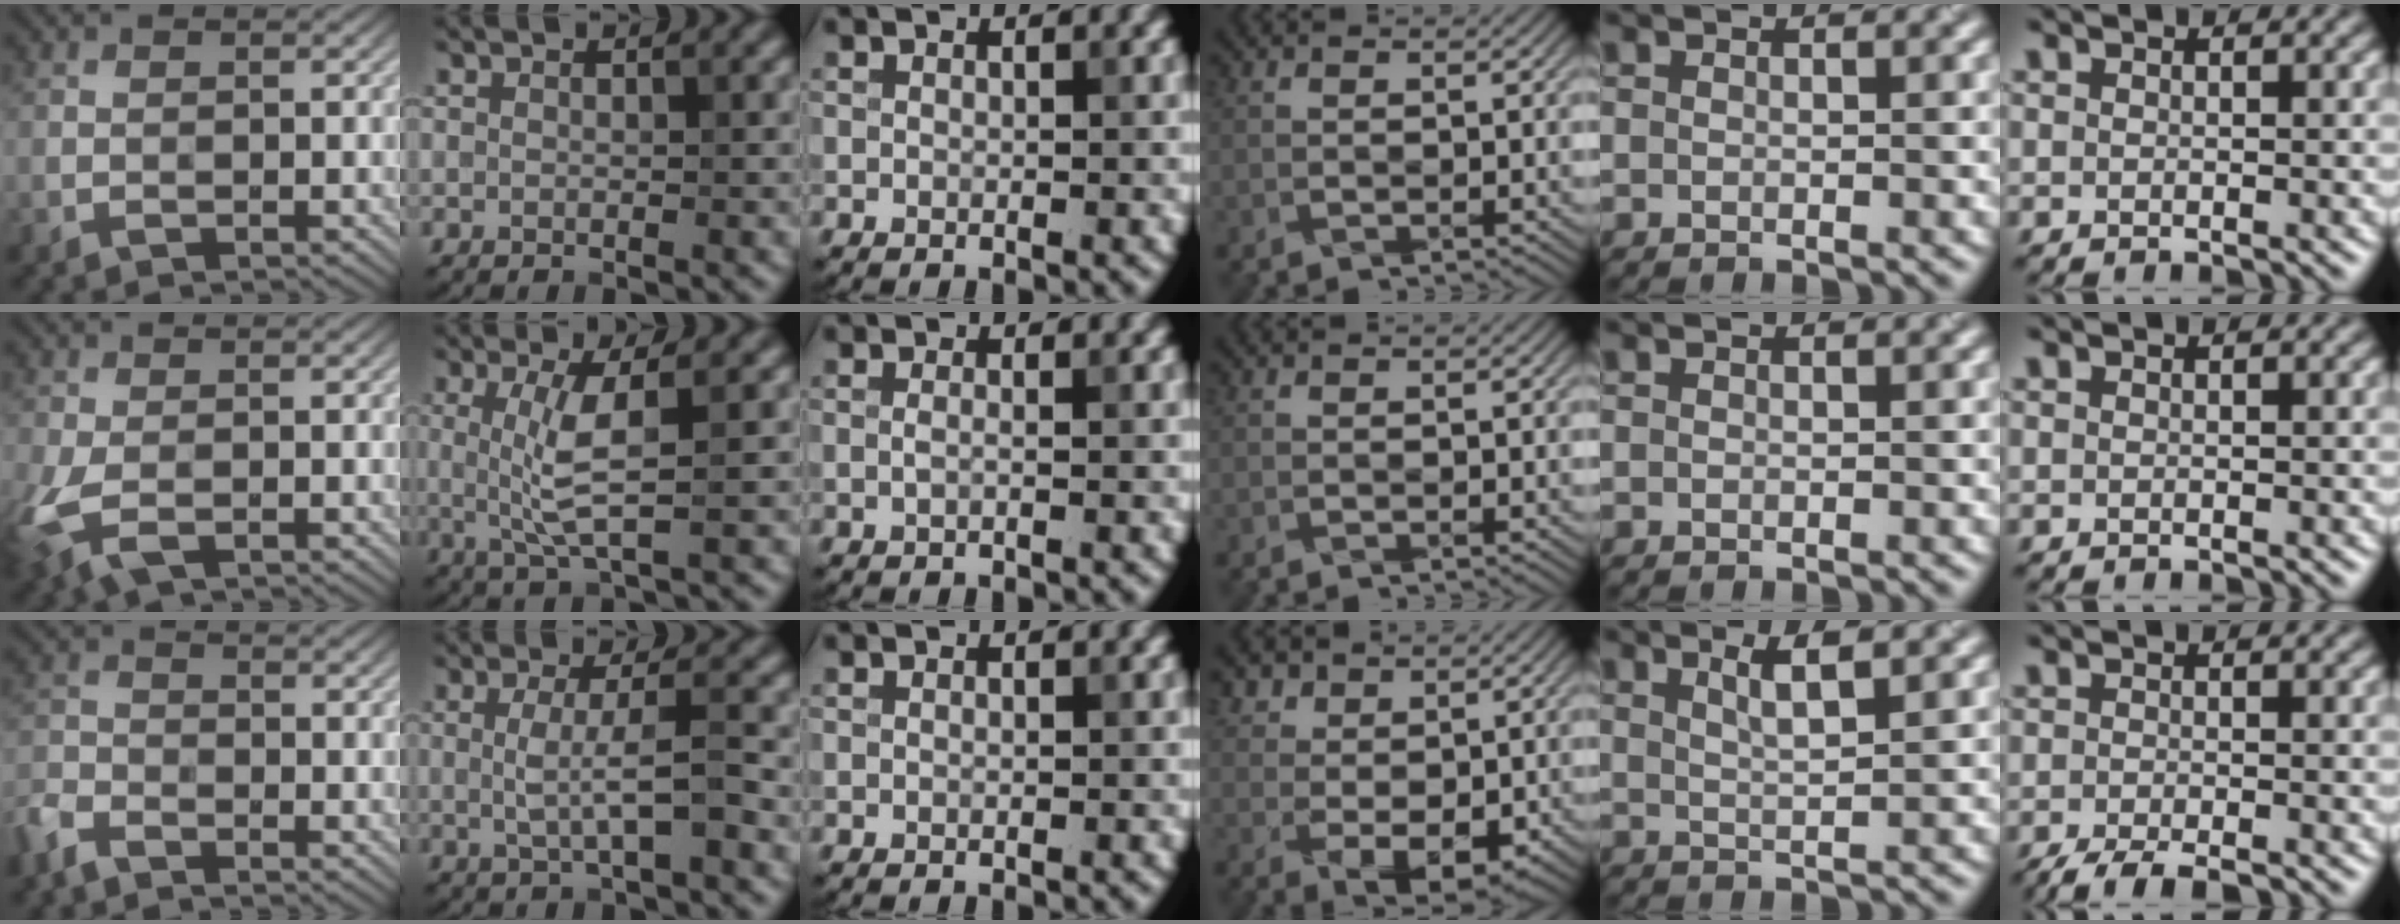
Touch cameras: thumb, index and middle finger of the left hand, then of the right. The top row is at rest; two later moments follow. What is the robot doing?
{"motion": "wrap", "object": "bandage"}